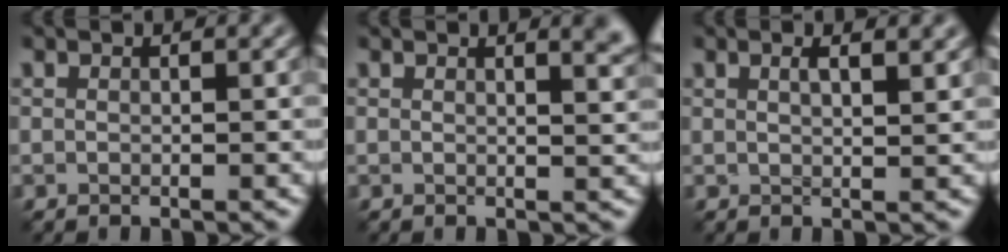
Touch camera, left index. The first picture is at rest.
{"total": 2.9, "force": [1.8, 1.1, 2.0], "torque": [-0.003, 0.006, 0.018]}
{"total": 3.0, "force": [1.7, 1.0, 2.3], "torque": [-0.023, 0.007, 0.015]}